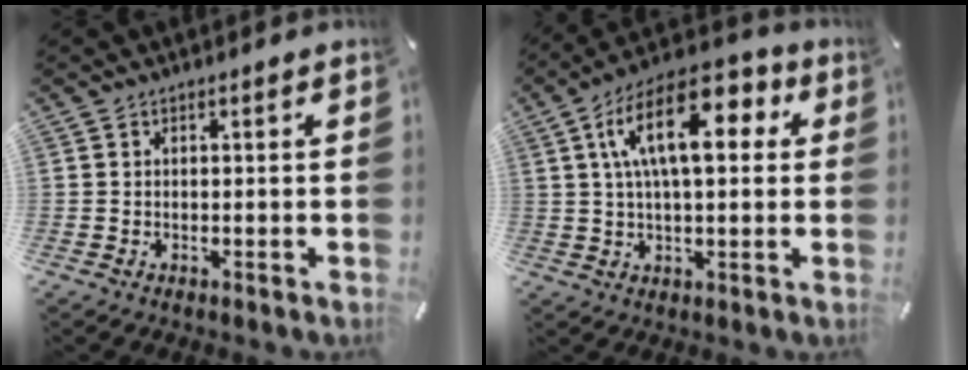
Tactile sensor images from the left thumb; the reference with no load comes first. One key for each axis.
{"total": 16.5, "fx": 5.2, "fy": 7.7, "fz": 13.6, "tx": -0.248, "ty": -0.003, "tz": 0.082}